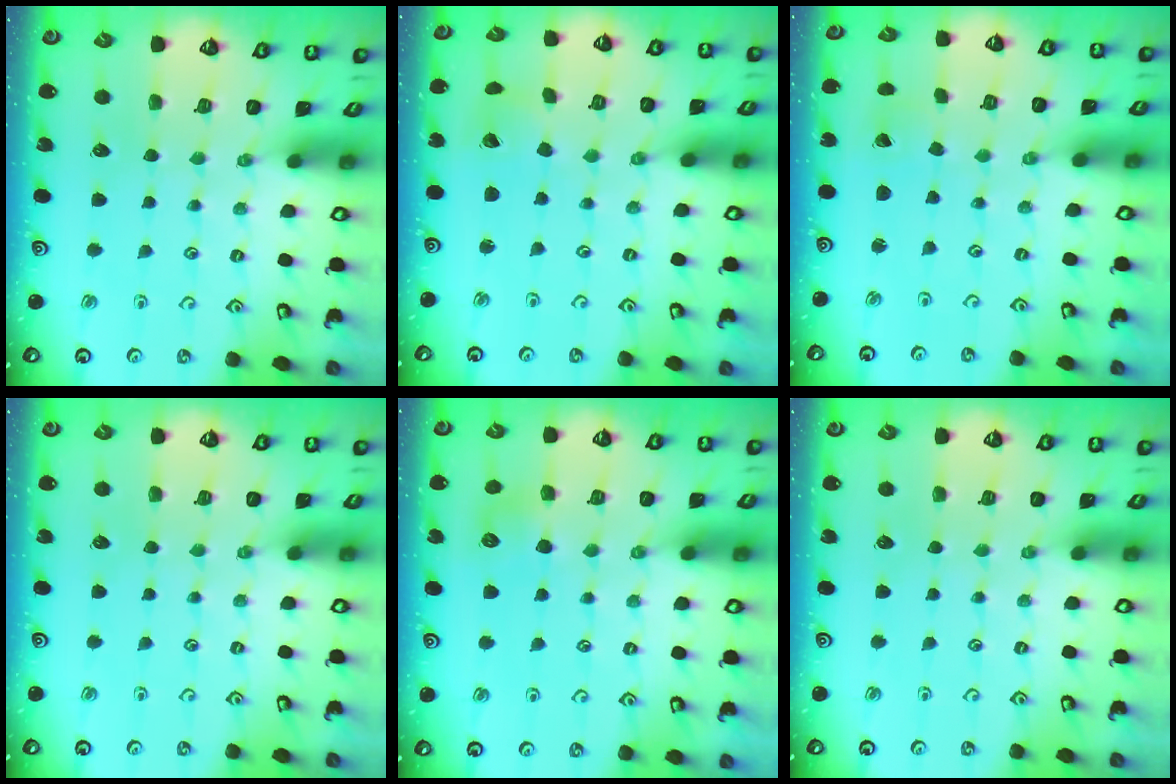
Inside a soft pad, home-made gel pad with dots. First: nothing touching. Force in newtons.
{"total": 4.1, "press": 4.1, "slide": 0.5}
{"total": 0.0}
{"total": 0.0}
{"total": 6.7, "press": 6.7, "slide": 0.5}
{"total": 0.0}